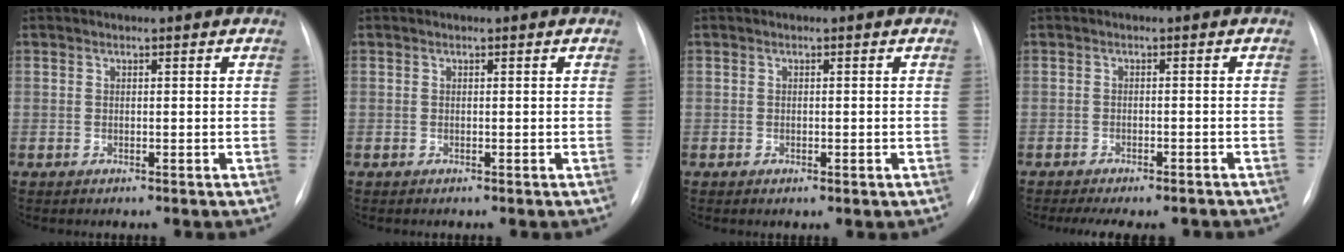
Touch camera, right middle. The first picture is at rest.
{"total": 0.0}
{"total": 1.0, "force": [-0.4, 0.4, 0.8], "torque": [-0.011, -0.001, -0.004]}
{"total": 9.7, "force": [-8.1, 3.1, 4.3], "torque": [-0.063, -0.002, -0.102]}